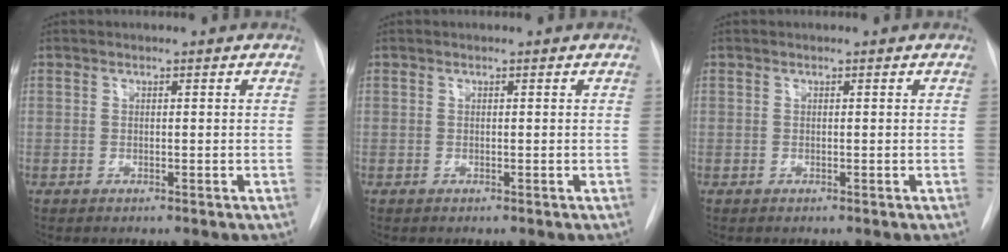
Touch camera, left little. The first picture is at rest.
{"total": 0.0}
{"total": 0.0}